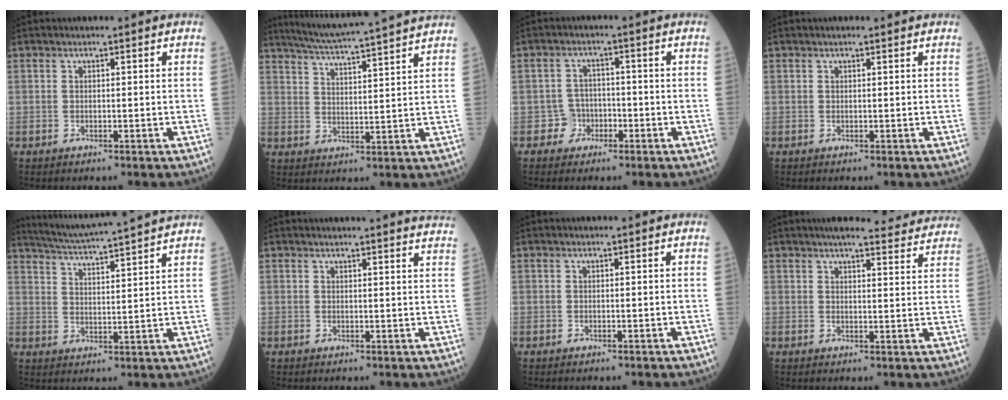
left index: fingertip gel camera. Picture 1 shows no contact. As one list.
[{"total": 16.8, "force": [15.3, -1.3, 6.9], "torque": [-0.125, -0.006, 0.212]}, {"total": 3.2, "force": [-1.7, 2.7, -0.1], "torque": [0.006, 0.012, -0.033]}, {"total": 0.9, "force": [0.8, 0.1, 0.5], "torque": [-0.009, 0.008, 0.012]}, {"total": 14.8, "force": [13.6, -1.4, 5.5], "torque": [-0.106, -0.002, 0.197]}, {"total": 10.6, "force": [10.3, 0.0, 2.3], "torque": [-0.015, -0.029, 0.093]}, {"total": 0.0}, {"total": 14.6, "force": [13.6, 1.9, 4.8], "torque": [-0.045, 0.002, 0.150]}]